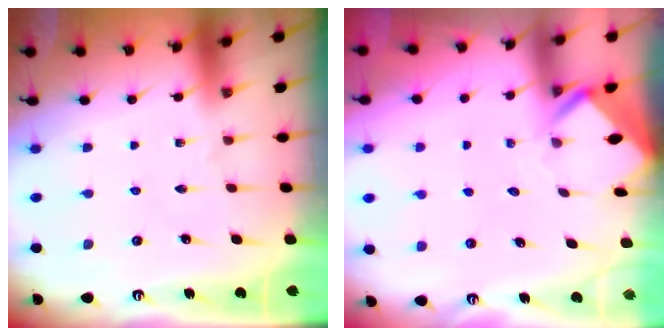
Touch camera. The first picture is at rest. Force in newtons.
{"total": 2.7, "press": 2.6, "slide": 0.3}